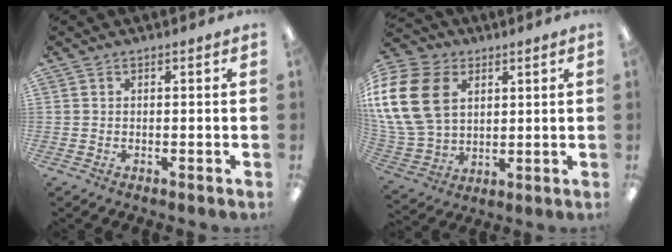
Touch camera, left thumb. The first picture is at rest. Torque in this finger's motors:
{"motor_torque": [-0.06, 1.06, 1.92, -0.85, 0.33]}